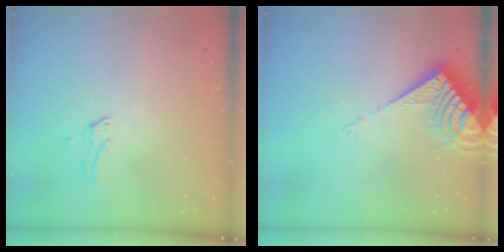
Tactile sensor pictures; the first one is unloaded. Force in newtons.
{"total": 9.4, "press": 9.4, "slide": 1.2}